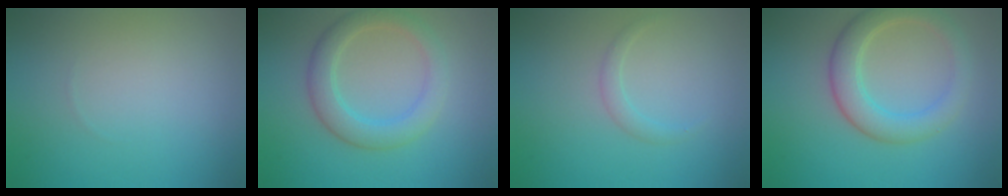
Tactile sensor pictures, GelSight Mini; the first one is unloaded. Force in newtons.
{"total": 3.8, "press": 3.8, "slide": 0.1}
{"total": 1.1, "press": 1.1, "slide": 0.1}
{"total": 4.4, "press": 4.4, "slide": 0.3}